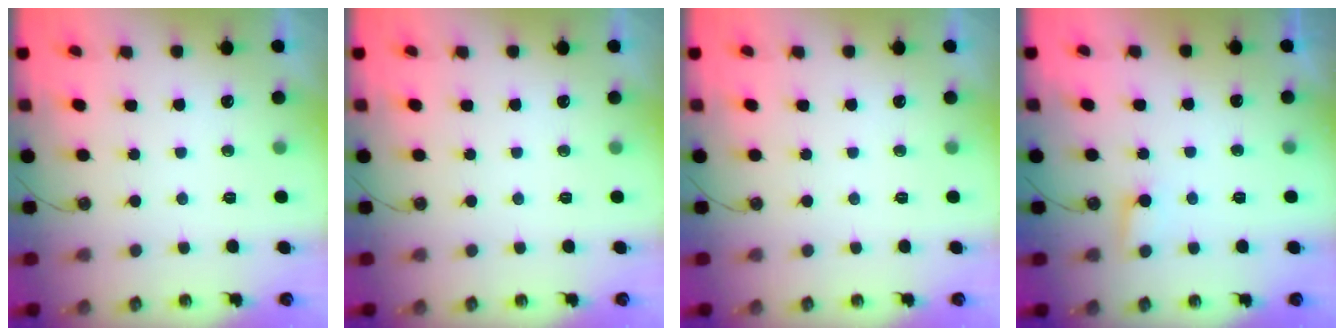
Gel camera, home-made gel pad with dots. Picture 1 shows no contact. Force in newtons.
{"total": 0.0}
{"total": 0.0}
{"total": 4.6, "press": 4.6, "slide": 0.4}